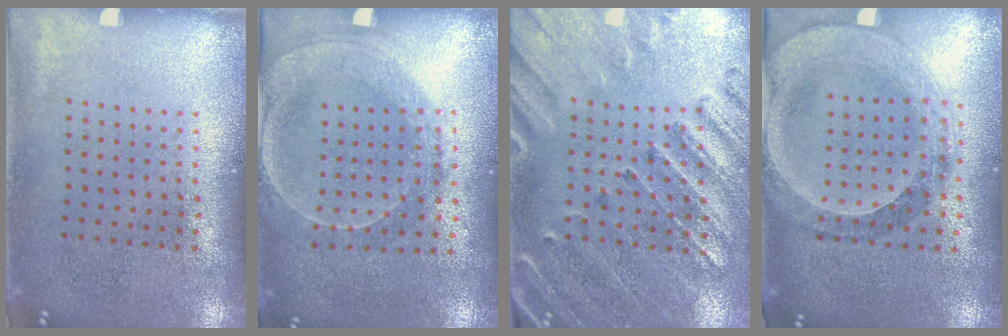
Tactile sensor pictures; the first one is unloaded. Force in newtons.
{"total": 1.8, "press": 1.7, "slide": 0.4}
{"total": 2.6, "press": 2.4, "slide": 0.9}
{"total": 1.5, "press": 1.5, "slide": 0.3}